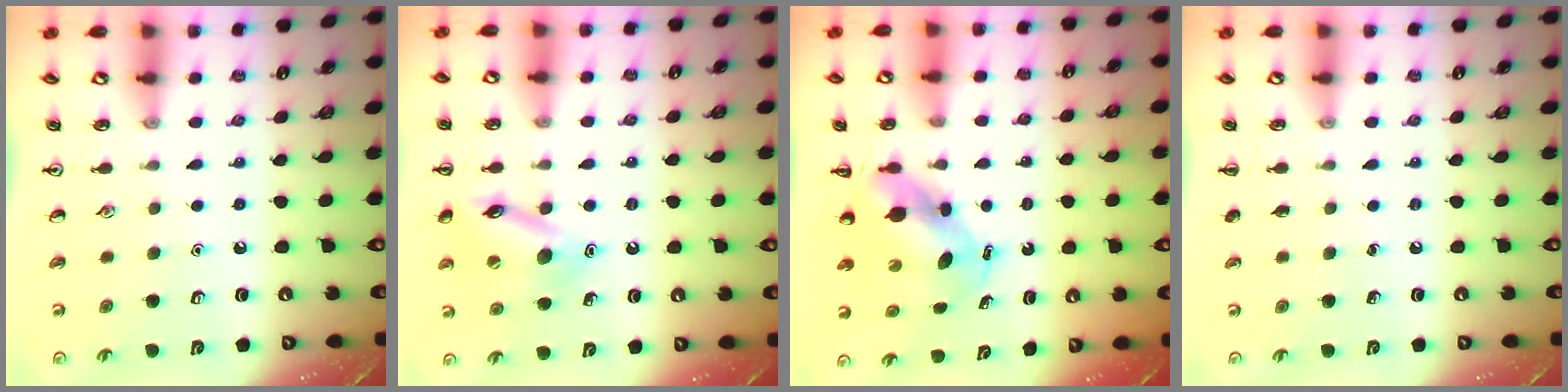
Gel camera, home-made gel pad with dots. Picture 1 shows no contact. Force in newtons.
{"total": 13.6, "press": 13.5, "slide": 2.0}
{"total": 5.1, "press": 5.0, "slide": 0.9}
{"total": 0.0}